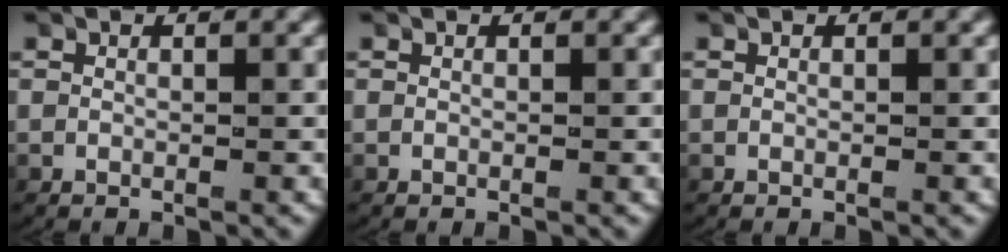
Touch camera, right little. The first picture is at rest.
{"total": 0.0}
{"total": 0.0}